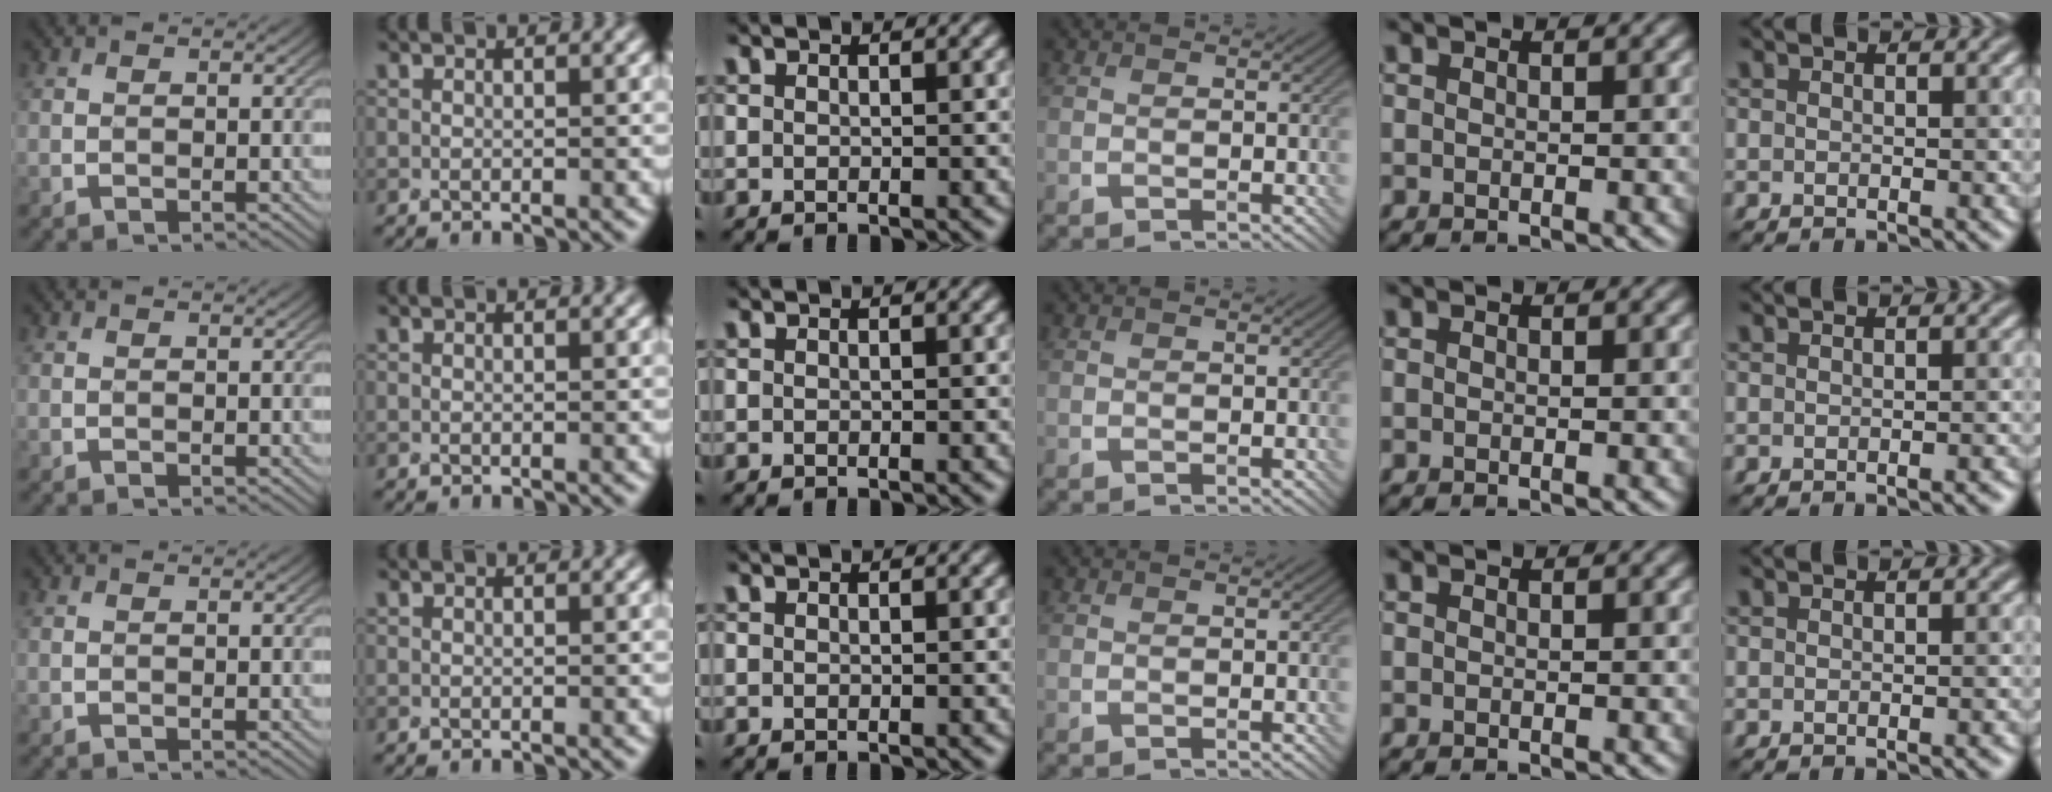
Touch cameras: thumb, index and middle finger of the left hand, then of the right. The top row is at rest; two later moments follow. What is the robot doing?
{"motion": "screw", "object": "bottle cap"}